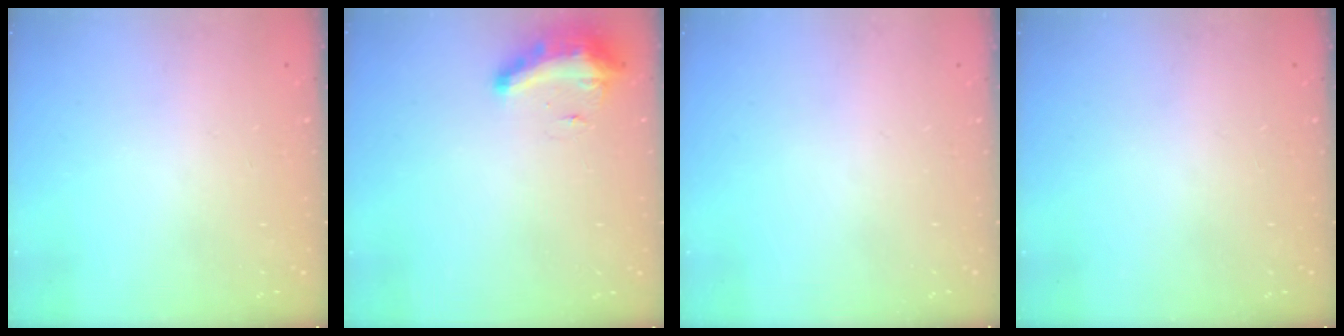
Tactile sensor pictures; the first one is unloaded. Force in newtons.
{"total": 9.0, "press": 9.0, "slide": 0.9}
{"total": 0.0}
{"total": 0.0}